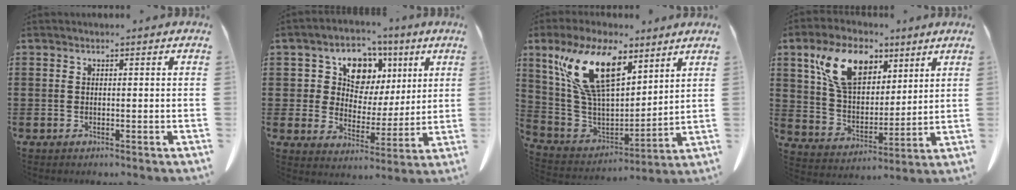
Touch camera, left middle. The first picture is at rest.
{"total": 9.4, "force": [4.4, 7.1, 4.4], "torque": [-0.110, -0.001, 0.081]}
{"total": 16.4, "force": [9.0, 7.2, 11.7], "torque": [-0.273, -0.018, 0.159]}
{"total": 12.1, "force": [6.8, 7.0, 7.1], "torque": [-0.157, 0.011, 0.132]}